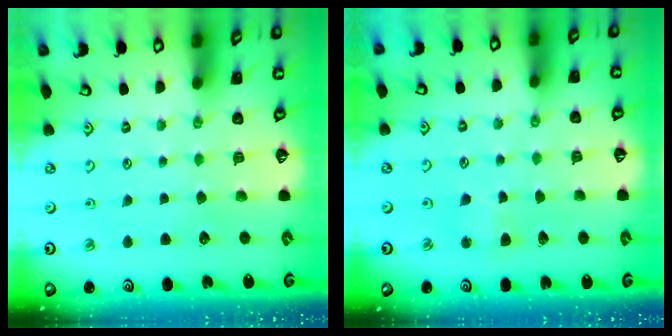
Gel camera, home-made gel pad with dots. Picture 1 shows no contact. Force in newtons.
{"total": 2.9, "press": 2.9, "slide": 0.3}